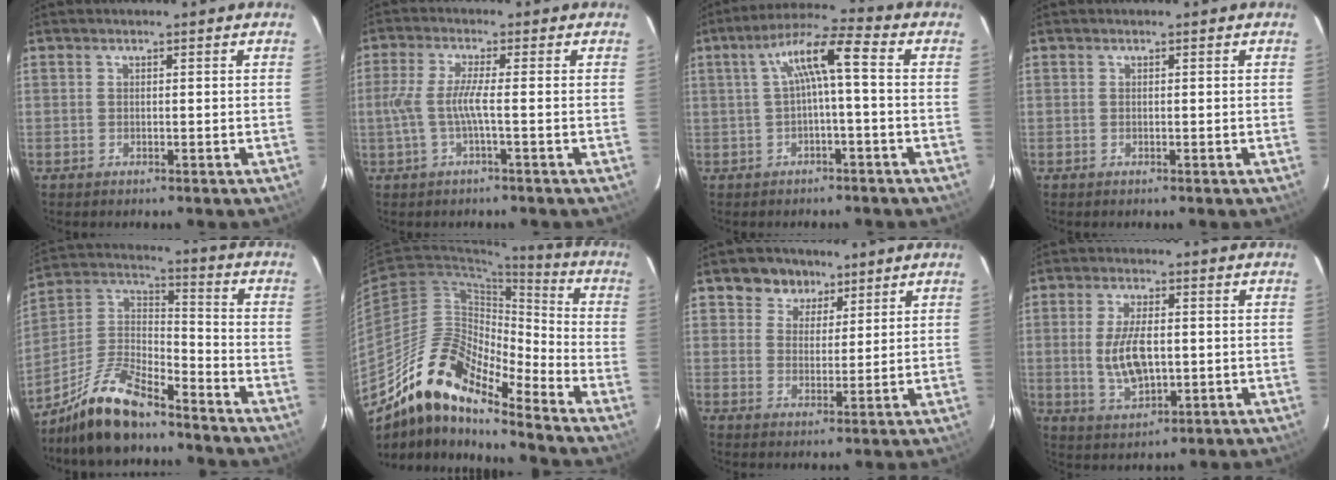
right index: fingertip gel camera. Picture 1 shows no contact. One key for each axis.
{"total": 5.1, "fx": -1.2, "fy": -0.2, "fz": 4.9, "tx": -0.115, "ty": -0.003, "tz": -0.018}
{"total": 7.2, "fx": -0.2, "fy": 0.6, "fz": 7.2, "tx": -0.147, "ty": 0.022, "tz": 0.002}
{"total": 0.0}
{"total": 14.0, "fx": -10.8, "fy": 4.1, "fz": 7.9, "tx": -0.180, "ty": 0.016, "tz": -0.207}
{"total": 16.8, "fx": -13.3, "fy": 4.1, "fz": 9.4, "tx": -0.156, "ty": -0.005, "tz": -0.261}
{"total": 6.2, "fx": 3.9, "fy": 4.6, "fz": 1.2, "tx": -0.016, "ty": 0.012, "tz": 0.063}
{"total": 8.9, "fx": -0.3, "fy": 4.3, "fz": 7.8, "tx": -0.155, "ty": -0.004, "tz": 0.003}